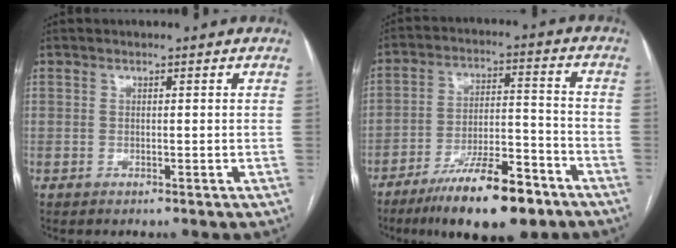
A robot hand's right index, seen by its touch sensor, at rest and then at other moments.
{"total": 14.8, "force": [-10.1, 3.6, 10.2], "torque": [-0.170, 0.002, -0.168]}